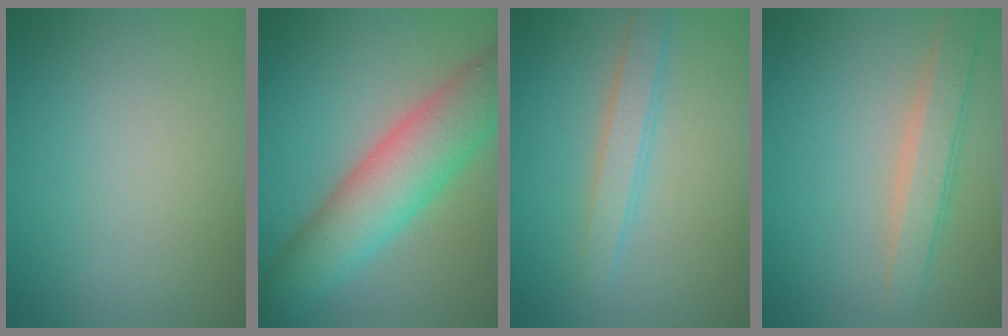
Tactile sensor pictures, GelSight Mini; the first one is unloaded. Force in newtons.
{"total": 8.0, "press": 8.0, "slide": 0.5}
{"total": 2.4, "press": 2.4, "slide": 0.1}
{"total": 3.0, "press": 3.0, "slide": 0.2}